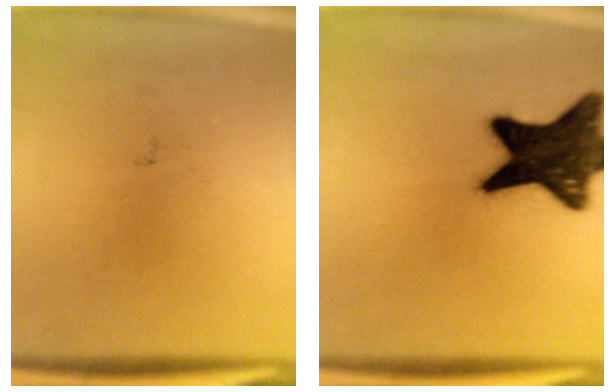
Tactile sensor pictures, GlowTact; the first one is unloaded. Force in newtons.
{"total": 17.7}